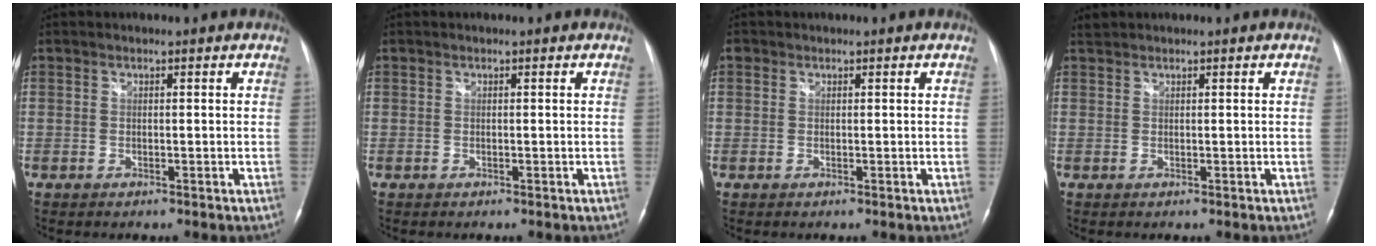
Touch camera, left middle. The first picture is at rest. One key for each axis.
{"total": 0.0}
{"total": 0.6, "fx": 0.2, "fy": 0.6, "fz": 0.2, "tx": 0.002, "ty": 0.002, "tz": 0.001}
{"total": 0.8, "fx": 0.8, "fy": 0.2, "fz": -0.1, "tx": -0.006, "ty": 0.010, "tz": 0.017}